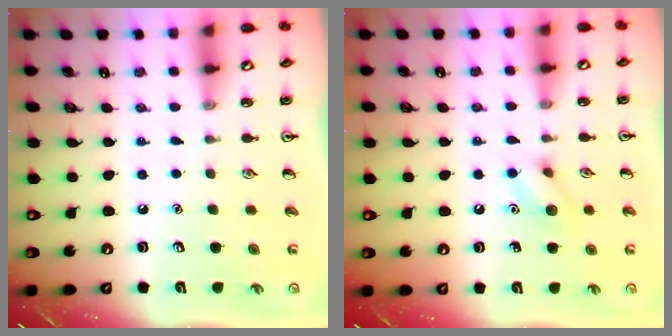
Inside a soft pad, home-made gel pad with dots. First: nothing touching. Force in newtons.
{"total": 7.4, "press": 7.4, "slide": 0.7}